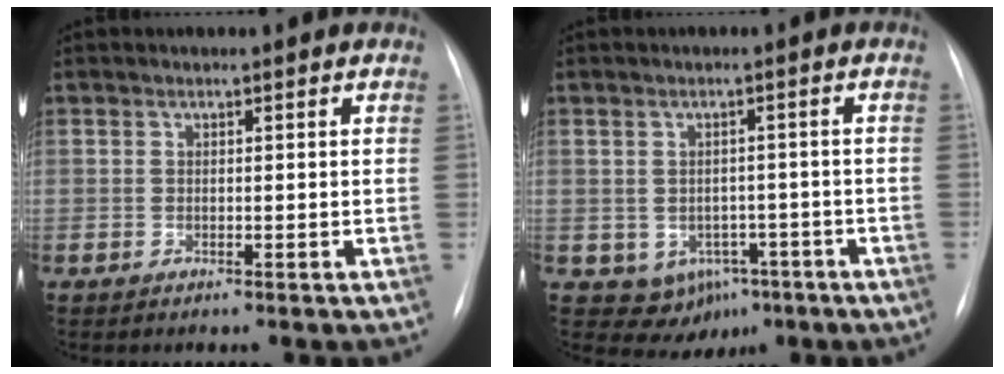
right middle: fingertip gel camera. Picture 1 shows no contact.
{"total": 6.6, "force": [-3.0, 5.3, 2.6], "torque": [-0.034, 0.014, -0.025]}